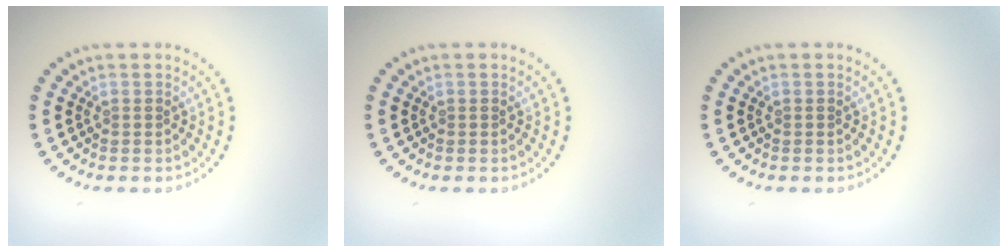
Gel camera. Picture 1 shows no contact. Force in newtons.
{"total": 0.0}
{"total": 0.0}